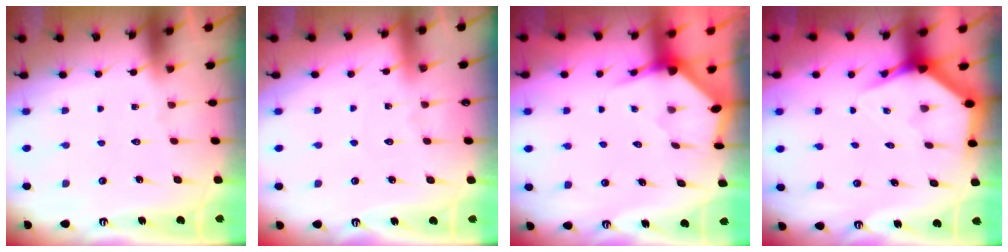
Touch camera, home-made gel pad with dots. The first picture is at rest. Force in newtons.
{"total": 2.6, "press": 2.6, "slide": 0.4}
{"total": 3.5, "press": 3.5, "slide": 0.3}
{"total": 4.3, "press": 4.3, "slide": 0.3}